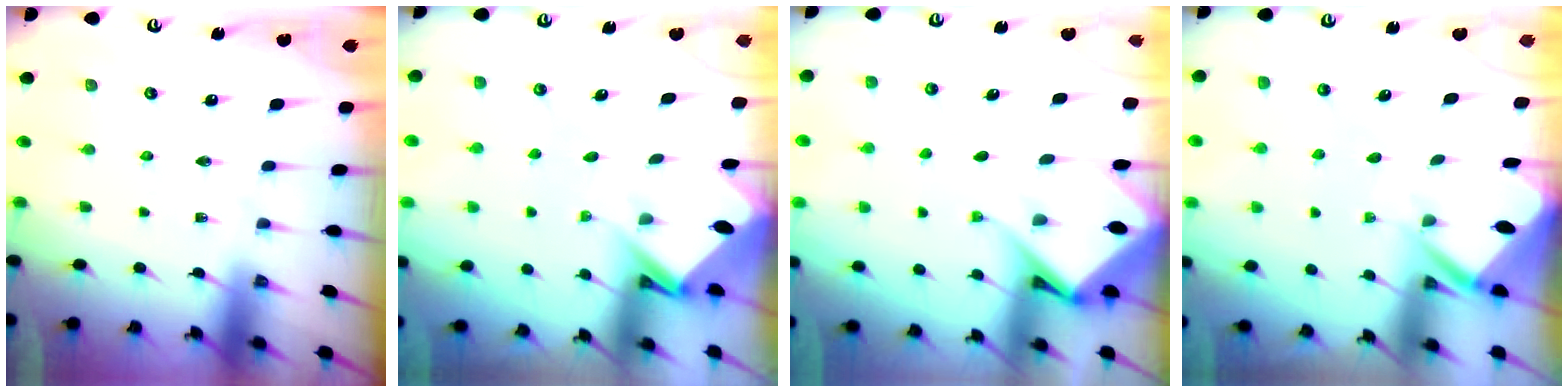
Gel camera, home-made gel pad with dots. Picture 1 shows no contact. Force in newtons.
{"total": 3.8, "press": 3.7, "slide": 0.3}
{"total": 6.9, "press": 6.8, "slide": 0.8}
{"total": 3.3, "press": 3.3, "slide": 0.3}